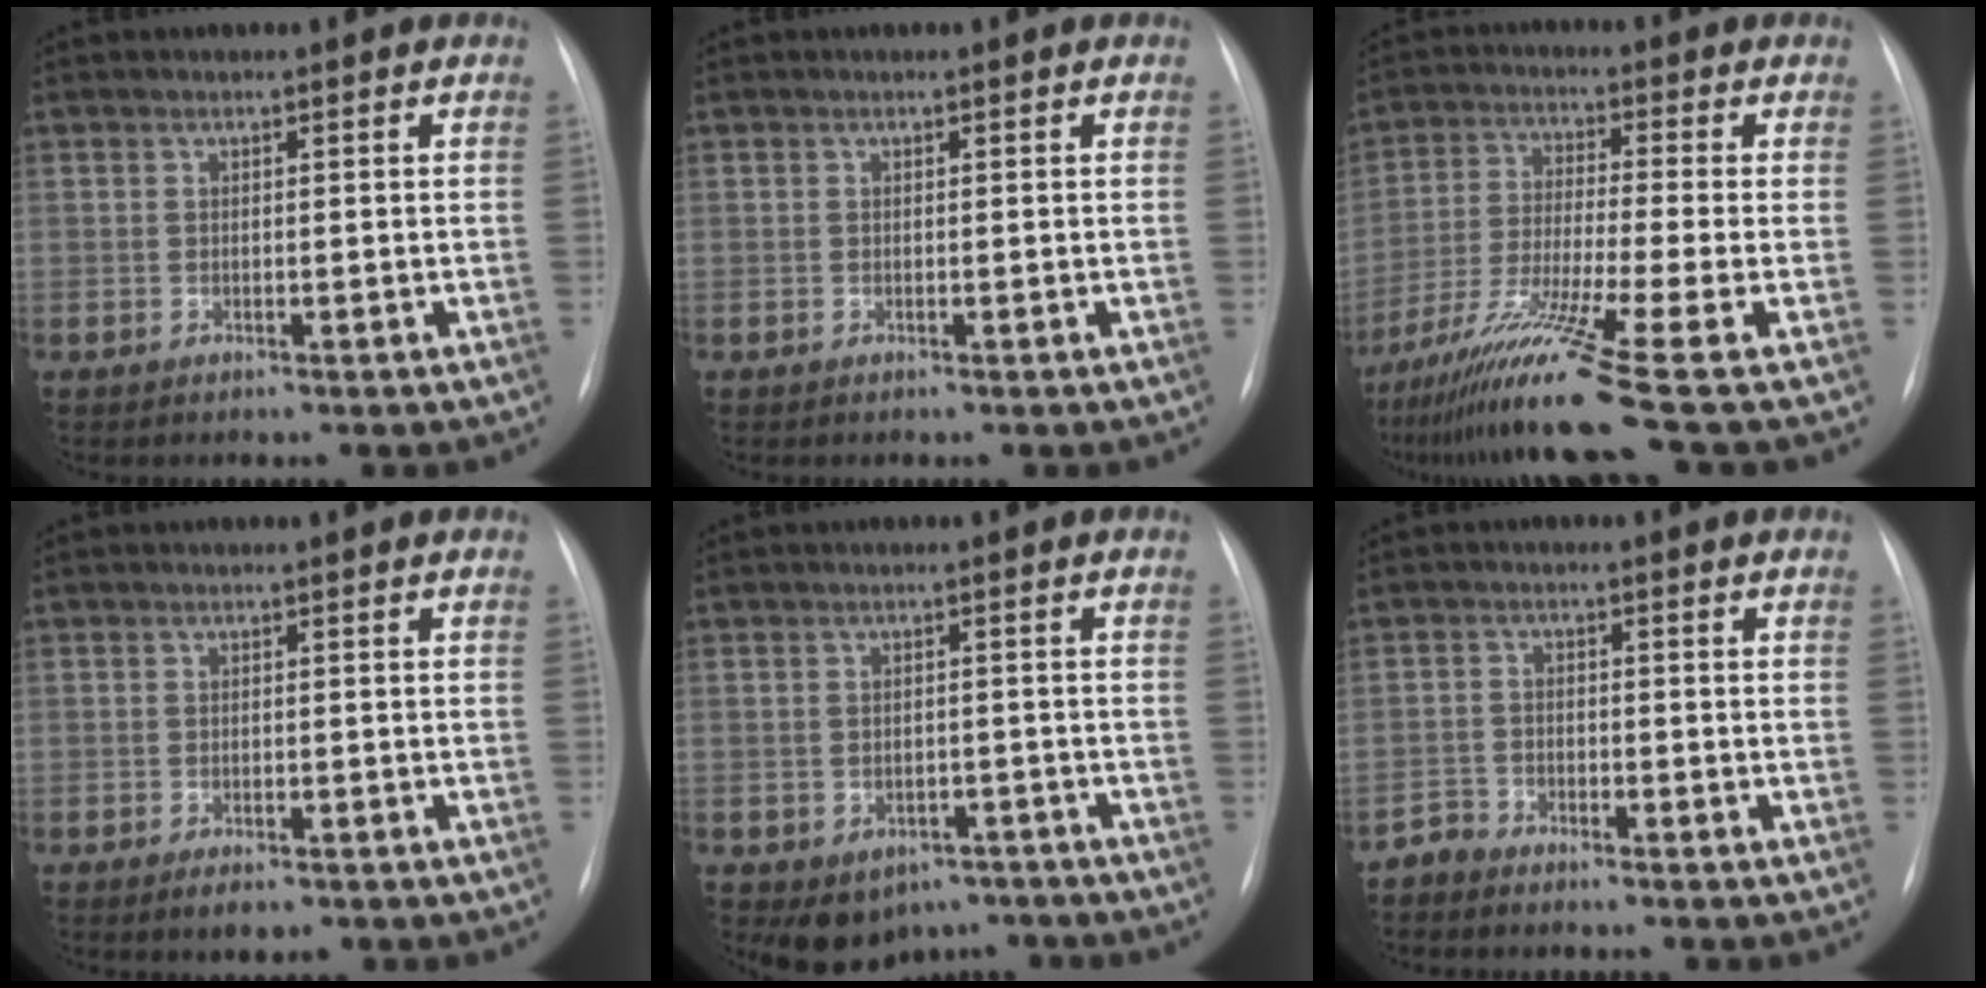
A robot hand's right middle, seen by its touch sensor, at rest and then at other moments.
{"total": 0.0}
{"total": 13.5, "force": [-9.1, -2.6, 9.6], "torque": [-0.189, -0.037, -0.164]}
{"total": 2.3, "force": [-1.5, 0.9, 1.4], "torque": [-0.025, -0.004, -0.016]}
{"total": 6.7, "force": [-4.5, 4.7, 1.9], "torque": [-0.021, 0.014, -0.052]}
{"total": 2.3, "force": [-2.2, 0.6, -0.5], "torque": [0.012, -0.002, -0.043]}